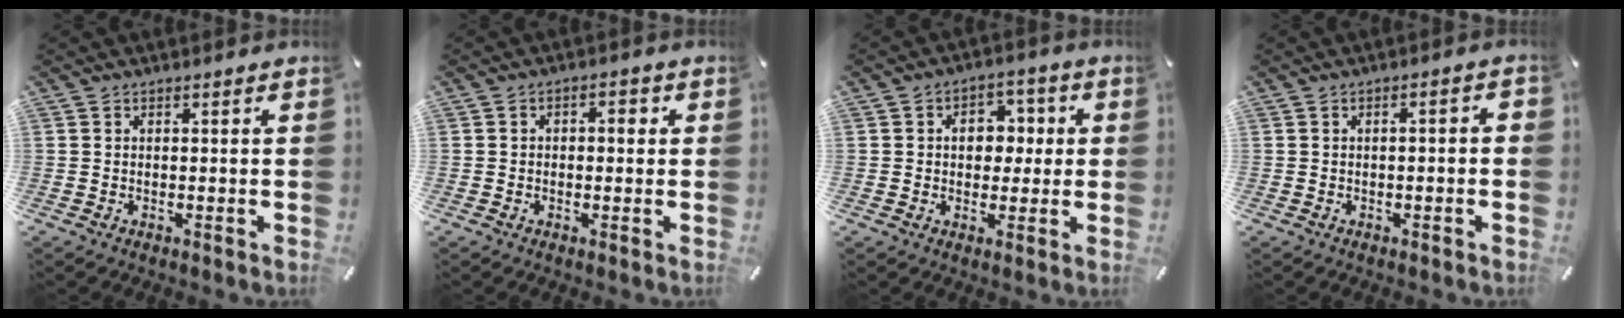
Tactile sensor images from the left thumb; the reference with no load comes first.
{"total": 2.4, "force": [-0.5, 1.6, 1.8], "torque": [-0.033, 0.011, -0.013]}
{"total": 7.4, "force": [0.4, 5.8, 4.6], "torque": [-0.057, 0.004, -0.001]}
{"total": 2.1, "force": [-1.1, 0.6, 1.7], "torque": [-0.027, 0.006, -0.021]}